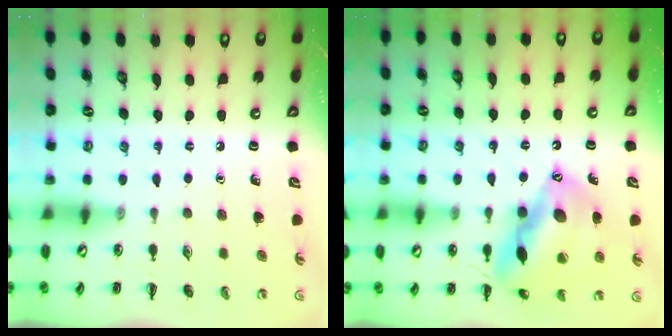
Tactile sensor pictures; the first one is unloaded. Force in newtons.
{"total": 16.9, "press": 16.7, "slide": 3.1}